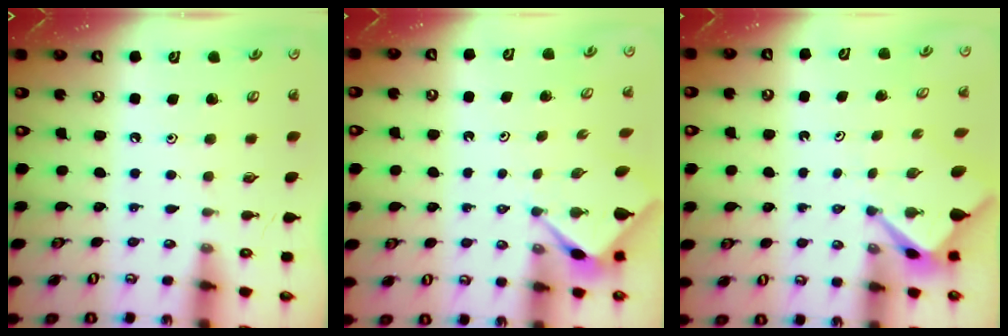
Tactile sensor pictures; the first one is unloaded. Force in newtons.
{"total": 3.2, "press": 3.2, "slide": 0.5}
{"total": 3.1, "press": 3.1, "slide": 0.3}